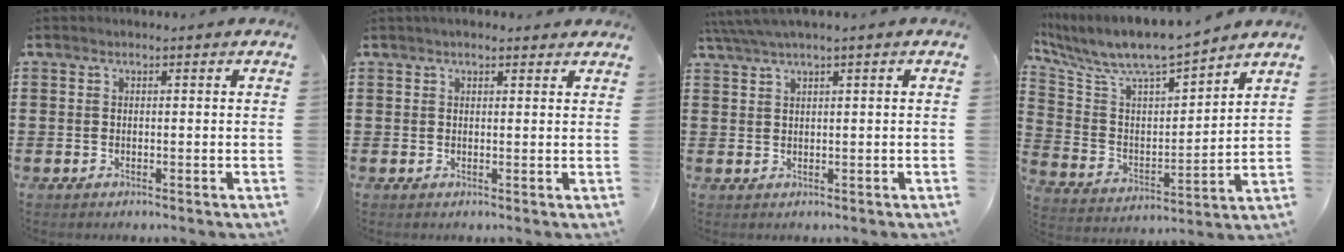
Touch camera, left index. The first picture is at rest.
{"total": 1.8, "force": [1.6, 0.5, 0.7], "torque": [-0.017, 0.006, 0.029]}
{"total": 2.3, "force": [1.5, -0.2, 1.8], "torque": [-0.036, 0.001, 0.028]}
{"total": 7.4, "force": [6.7, 1.0, 3.0], "torque": [-0.091, -0.051, 0.108]}